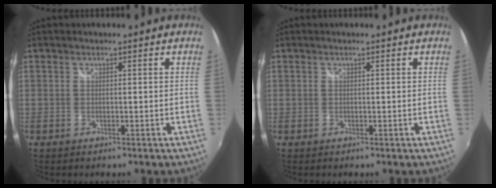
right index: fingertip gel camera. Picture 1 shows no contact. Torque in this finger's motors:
{"motor_torque": [0.23, 0.25, 0.09, 0.00]}